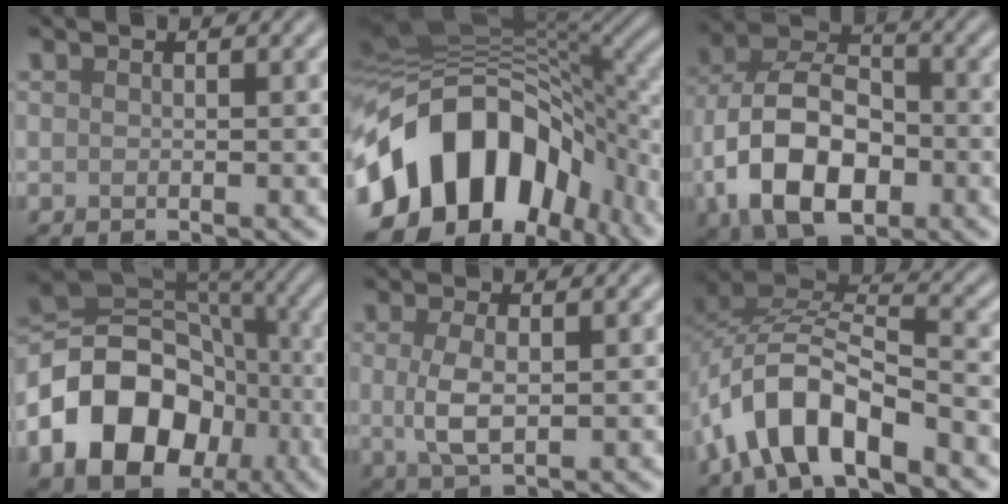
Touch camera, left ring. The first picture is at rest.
{"total": 16.6, "force": [-5.9, 10.8, 11.1], "torque": [-0.199, -0.001, -0.104]}
{"total": 11.0, "force": [-3.6, 6.8, 7.9], "torque": [-0.160, -0.003, -0.078]}
{"total": 12.8, "force": [-4.5, 9.4, 7.3], "torque": [-0.125, 0.001, -0.084]}
{"total": 3.2, "force": [0.1, 1.2, 2.9], "torque": [-0.067, -0.004, 0.003]}
{"total": 8.9, "force": [-4.8, 3.9, 6.4], "torque": [-0.115, 0.010, -0.094]}